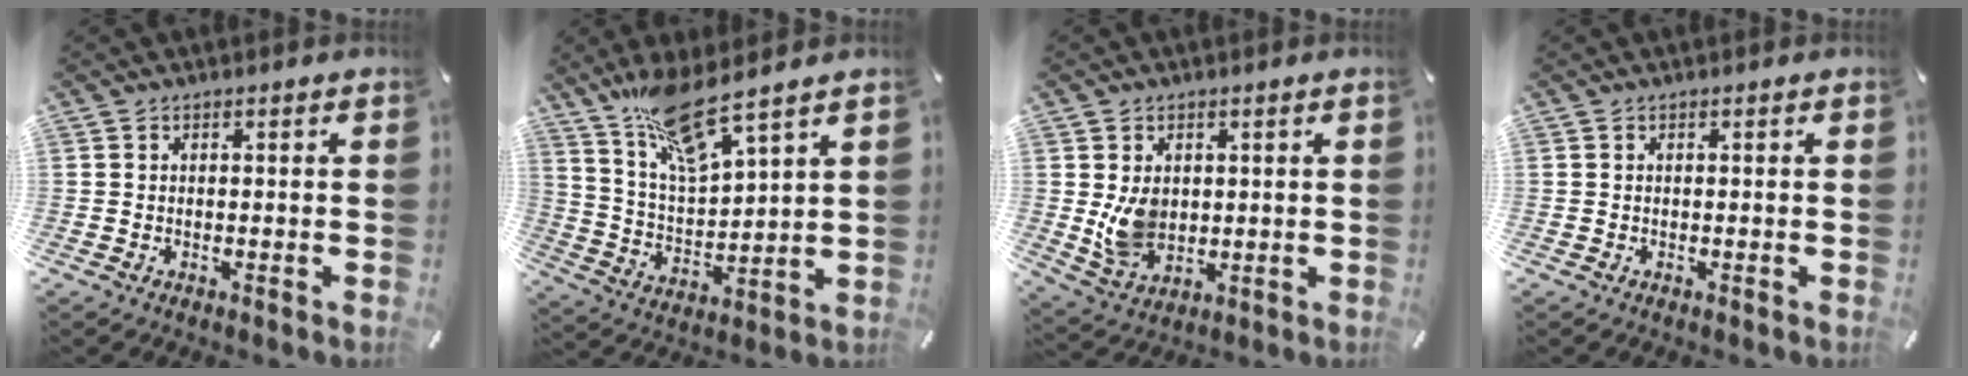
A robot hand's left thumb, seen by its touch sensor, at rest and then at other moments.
{"total": 14.5, "force": [11.9, 2.4, 7.8], "torque": [-0.162, -0.060, 0.208]}
{"total": 7.9, "force": [1.3, 6.3, 4.6], "torque": [-0.085, -0.010, 0.022]}
{"total": 0.0}